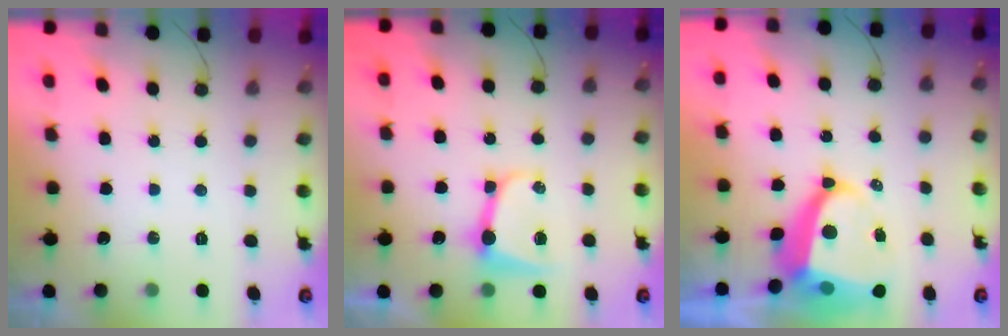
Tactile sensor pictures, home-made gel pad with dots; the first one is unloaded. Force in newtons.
{"total": 8.2, "press": 8.1, "slide": 1.0}
{"total": 10.4, "press": 10.3, "slide": 1.5}